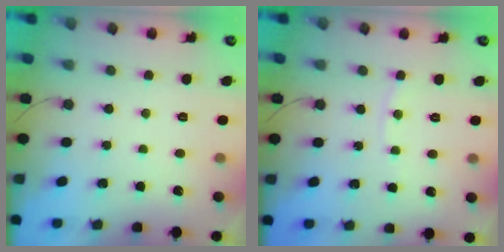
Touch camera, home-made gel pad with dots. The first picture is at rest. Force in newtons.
{"total": 2.8, "press": 2.7, "slide": 0.4}